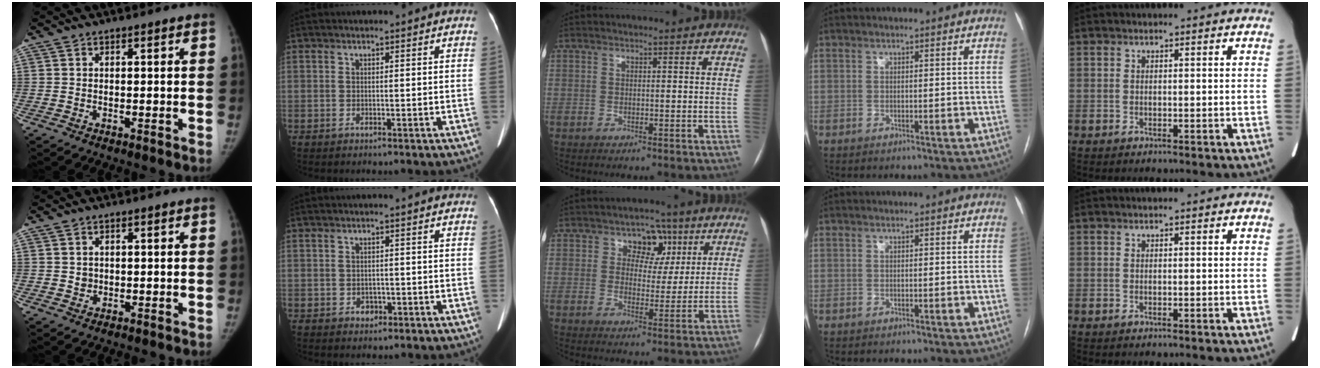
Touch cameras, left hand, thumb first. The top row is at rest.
{"thumb": {"total": 1.2, "force": [0.1, 1.1, 0.3], "torque": [0.004, 0.001, 0.004]}, "index": {"total": 1.3, "force": [-0.6, 1.0, 0.4], "torque": [-0.006, 0.003, -0.006]}, "middle": {"total": 6.1, "force": [3.0, 4.6, 2.7], "torque": [-0.024, 0.014, 0.043]}}